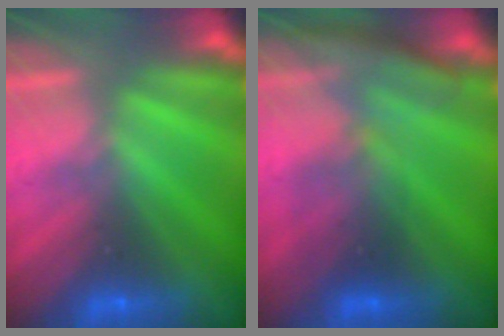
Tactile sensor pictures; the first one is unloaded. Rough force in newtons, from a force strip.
{"total": 2.9}